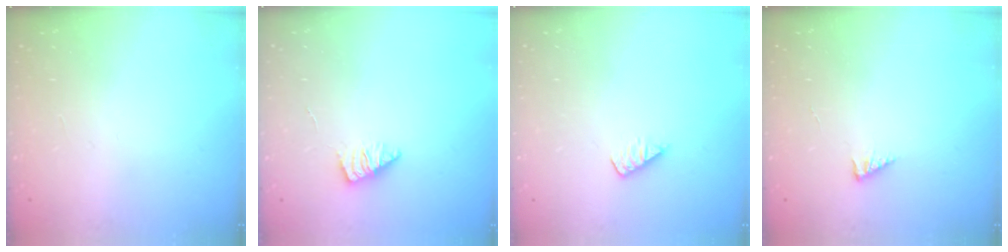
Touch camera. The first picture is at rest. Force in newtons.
{"total": 1.7, "press": 1.6, "slide": 0.4}
{"total": 1.6, "press": 1.5, "slide": 0.3}
{"total": 2.9, "press": 2.9, "slide": 0.6}